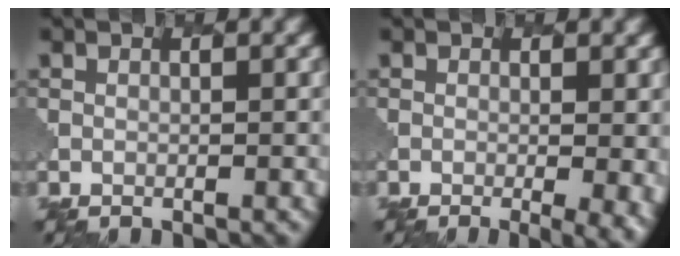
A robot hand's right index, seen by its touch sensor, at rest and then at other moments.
{"total": 5.8, "force": [-1.0, 2.5, 5.1], "torque": [-0.035, -0.004, -0.004]}